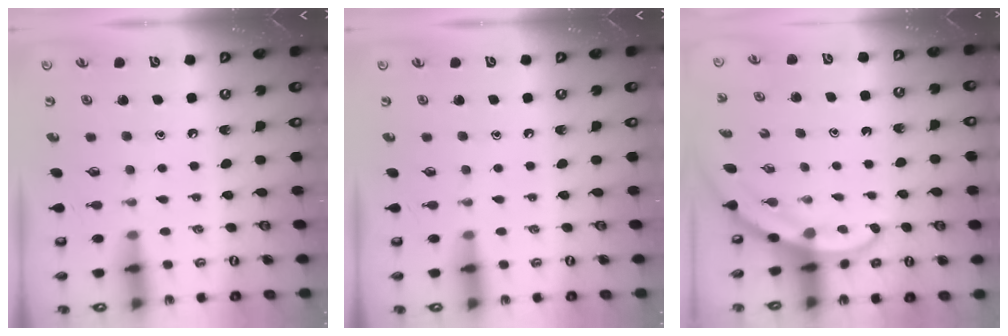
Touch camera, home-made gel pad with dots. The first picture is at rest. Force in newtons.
{"total": 0.0}
{"total": 3.3, "press": 3.3, "slide": 0.2}